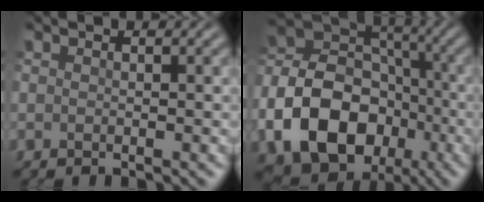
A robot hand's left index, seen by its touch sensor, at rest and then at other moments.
{"total": 13.0, "force": [-4.7, 9.7, 7.2], "torque": [-0.153, -0.008, -0.090]}